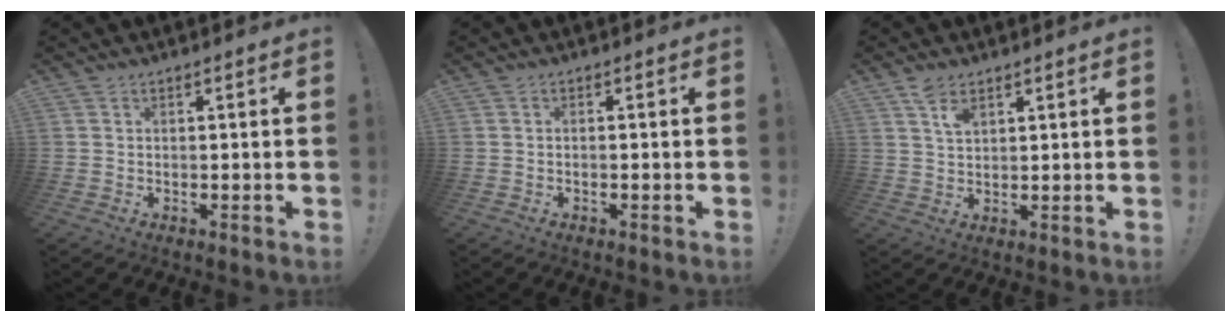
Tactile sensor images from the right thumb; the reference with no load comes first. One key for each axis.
{"total": 0.8, "fx": -0.7, "fy": -0.1, "fz": 0.4, "tx": -0.009, "ty": 0.000, "tz": -0.011}
{"total": 4.7, "fx": 2.9, "fy": 2.3, "fz": 2.9, "tx": -0.045, "ty": -0.011, "tz": 0.052}